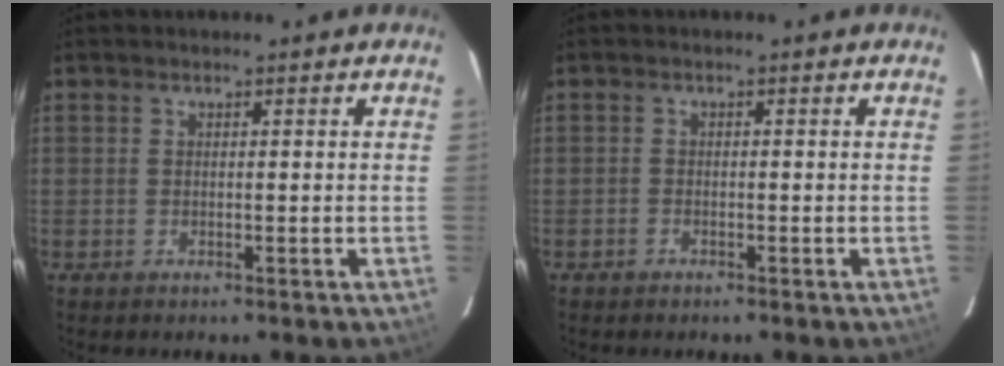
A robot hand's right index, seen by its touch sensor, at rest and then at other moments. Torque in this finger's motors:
{"motor_torque": [0.30, -0.30, 0.00, -0.02]}